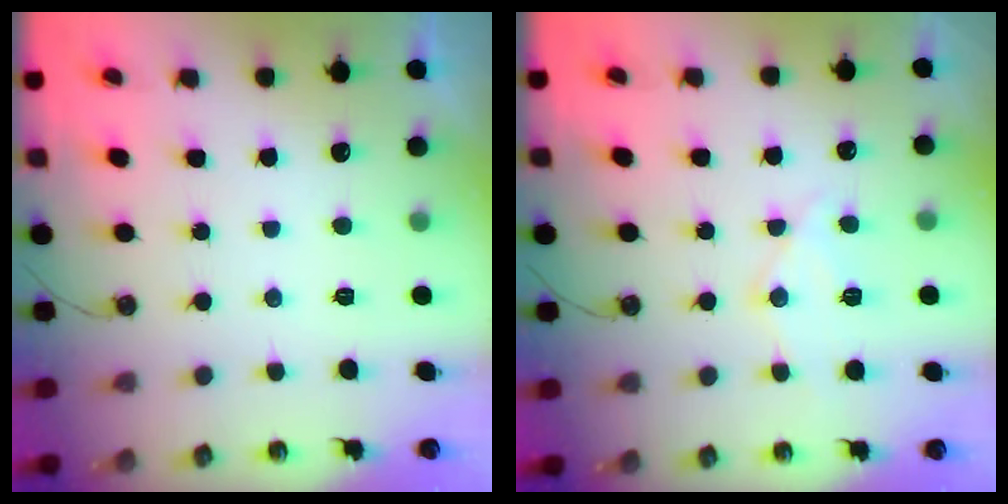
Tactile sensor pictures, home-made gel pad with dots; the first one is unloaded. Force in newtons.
{"total": 11.3, "press": 11.2, "slide": 0.9}